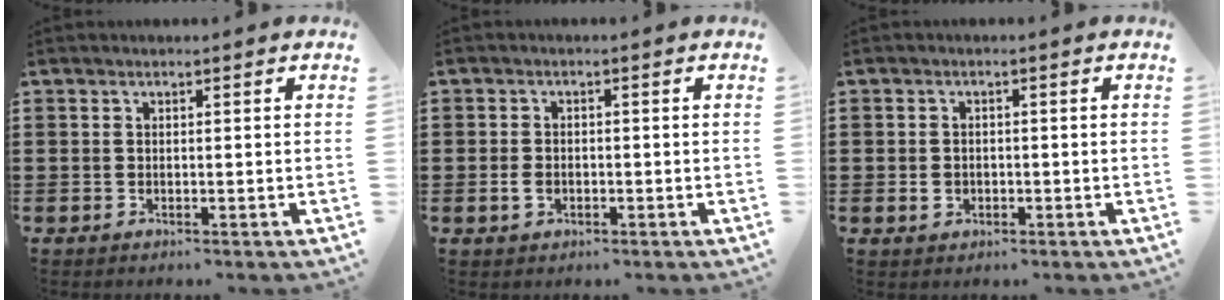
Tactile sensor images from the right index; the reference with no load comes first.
{"total": 2.1, "force": [-0.7, 1.4, 1.5], "torque": [-0.044, -0.004, -0.018]}
{"total": 1.8, "force": [-0.4, 1.5, 0.9], "torque": [-0.020, 0.004, -0.010]}